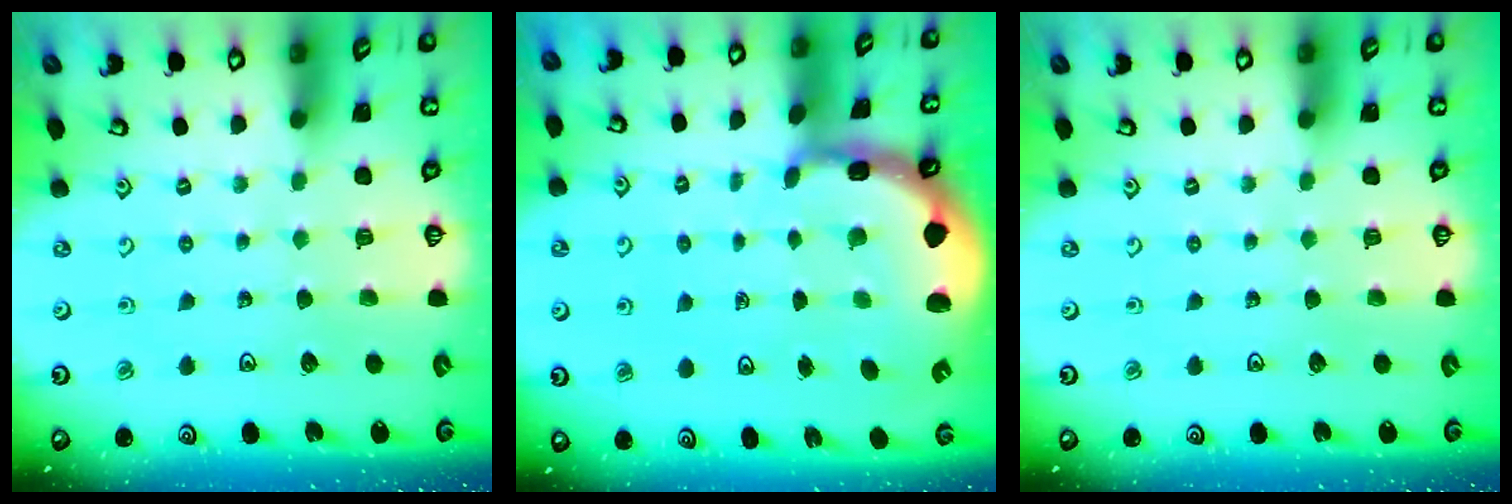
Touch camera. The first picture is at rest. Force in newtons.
{"total": 3.2, "press": 3.1, "slide": 0.9}
{"total": 0.0}